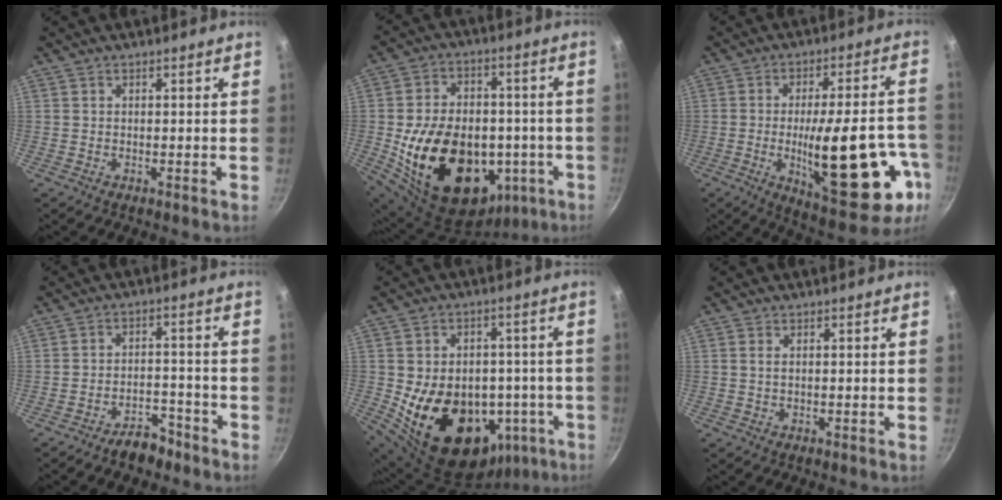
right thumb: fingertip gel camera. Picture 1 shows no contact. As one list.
[{"total": 27.3, "force": [-5.5, 19.0, 18.8], "torque": [-0.299, 0.034, -0.061]}, {"total": 24.2, "force": [-6.7, 8.5, 21.7], "torque": [-0.283, 0.015, -0.079]}, {"total": 5.9, "force": [-4.6, 2.8, 2.3], "torque": [-0.022, 0.047, -0.068]}, {"total": 23.7, "force": [-5.3, 17.4, 15.2], "torque": [-0.217, 0.023, -0.052]}, {"total": 1.1, "force": [0.3, 0.5, 0.9], "torque": [-0.018, 0.001, 0.004]}]